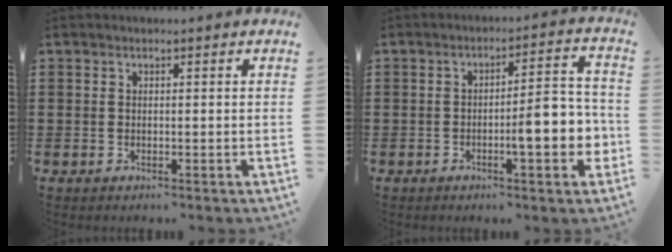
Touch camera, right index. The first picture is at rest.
{"total": 7.9, "force": [-2.2, 2.0, 7.4], "torque": [-0.096, -0.007, -0.041]}